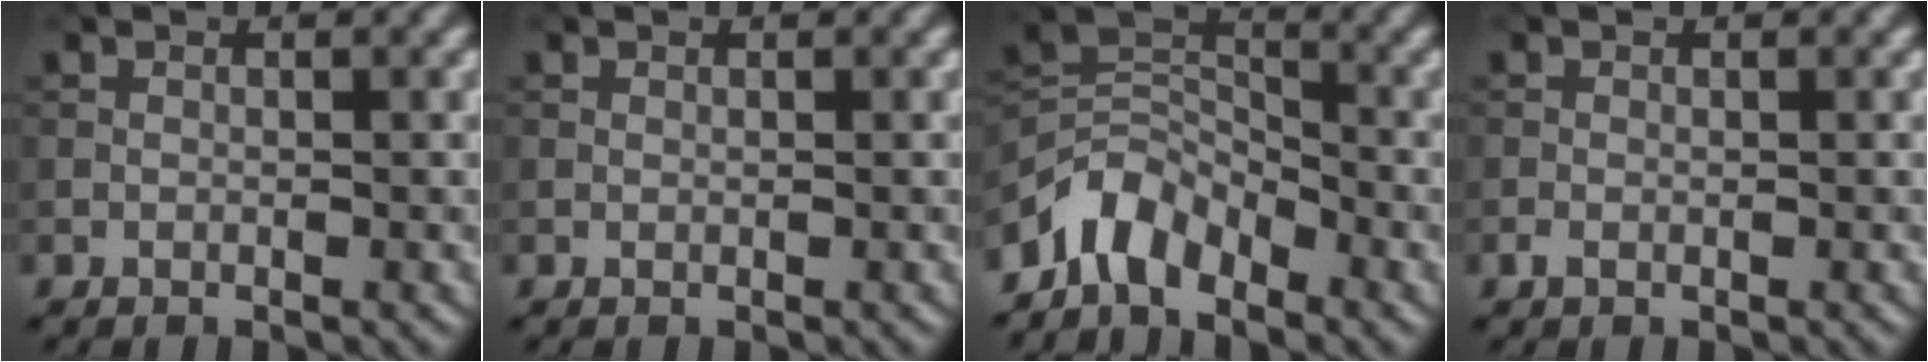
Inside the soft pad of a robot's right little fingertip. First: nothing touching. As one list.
[{"total": 0.0}, {"total": 3.8, "force": [-3.1, 1.8, 1.3], "torque": [-0.017, 0.004, -0.072]}, {"total": 0.6, "force": [-0.4, 0.3, 0.3], "torque": [-0.008, -0.001, -0.009]}]